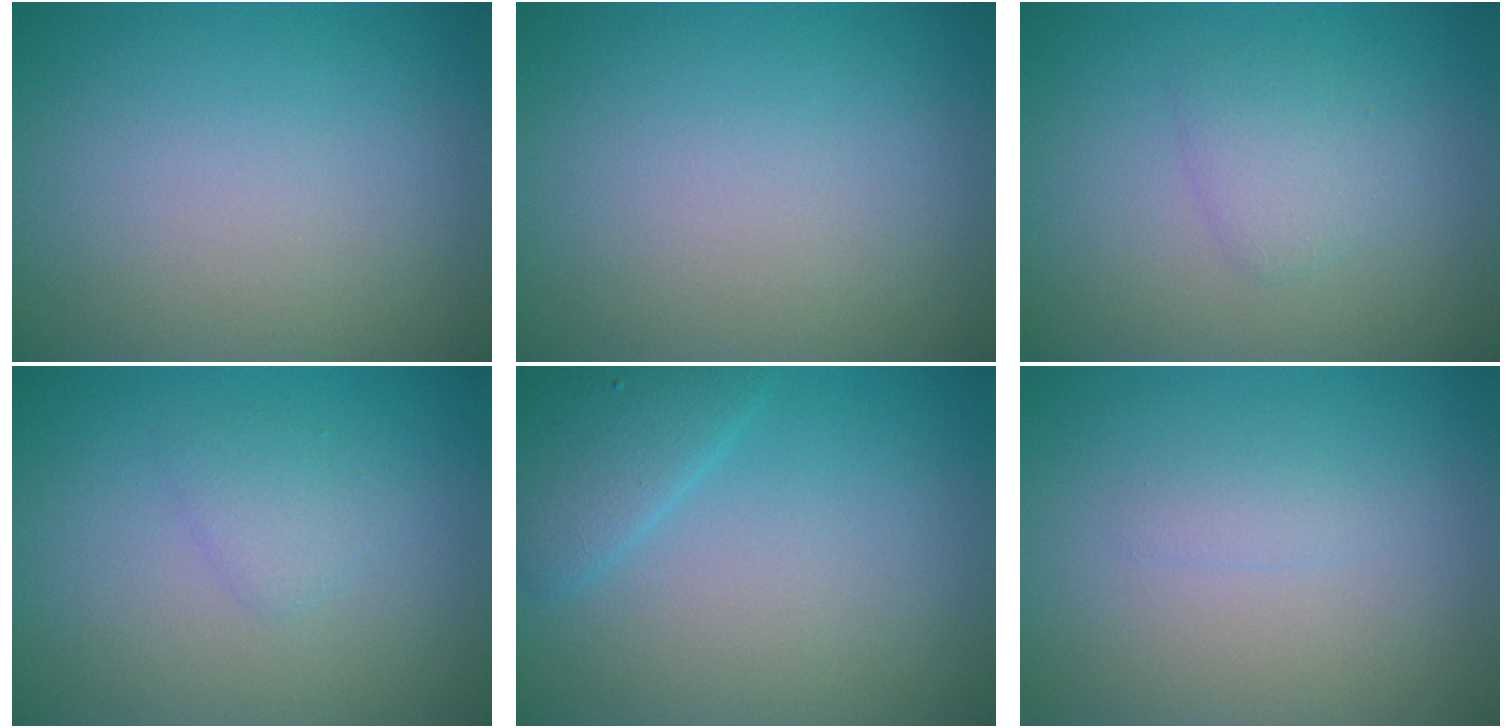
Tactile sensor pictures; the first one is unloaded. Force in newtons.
{"total": 0.0}
{"total": 1.8, "press": 1.8, "slide": 0.1}
{"total": 1.4, "press": 1.4, "slide": 0.0}
{"total": 2.6, "press": 2.6, "slide": 0.2}
{"total": 0.8, "press": 0.8, "slide": 0.0}